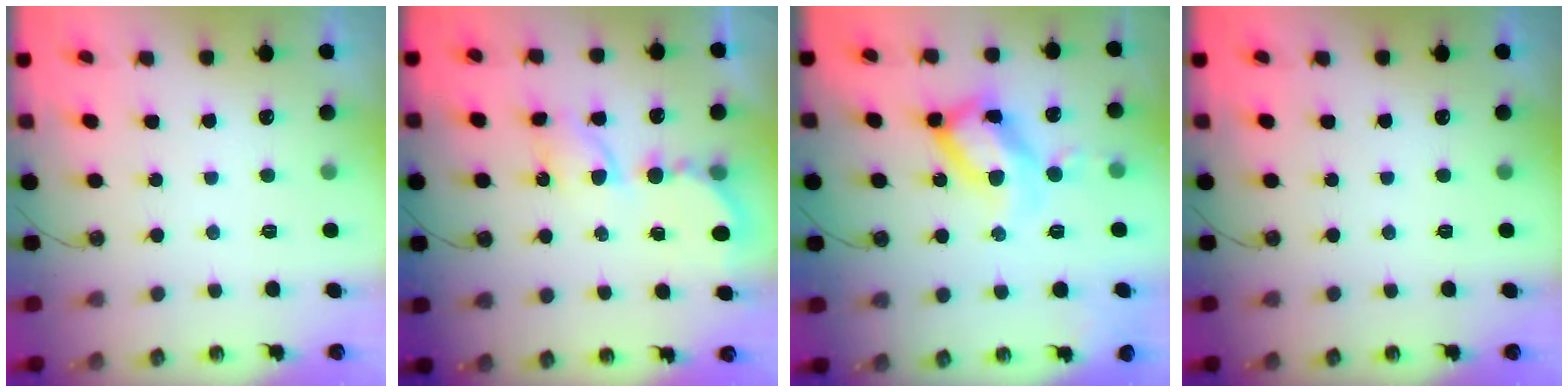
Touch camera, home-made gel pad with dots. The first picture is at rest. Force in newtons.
{"total": 6.4, "press": 6.3, "slide": 0.6}
{"total": 18.5, "press": 18.5, "slide": 1.3}
{"total": 0.0}